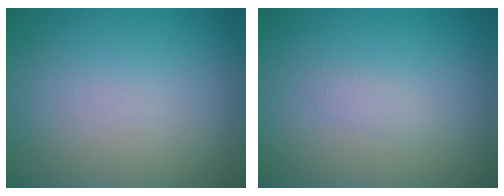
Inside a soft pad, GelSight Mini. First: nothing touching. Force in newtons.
{"total": 0.7, "press": 0.7, "slide": 0.0}